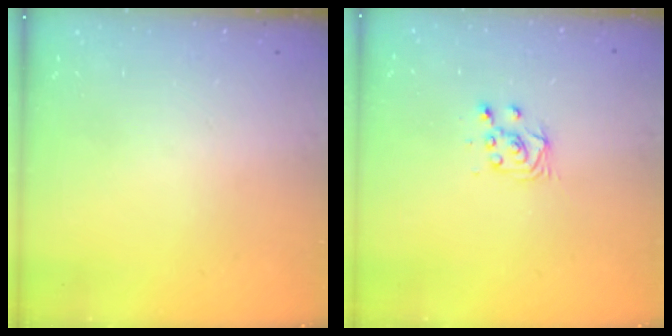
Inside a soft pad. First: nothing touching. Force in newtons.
{"total": 6.1, "press": 6.1, "slide": 0.5}